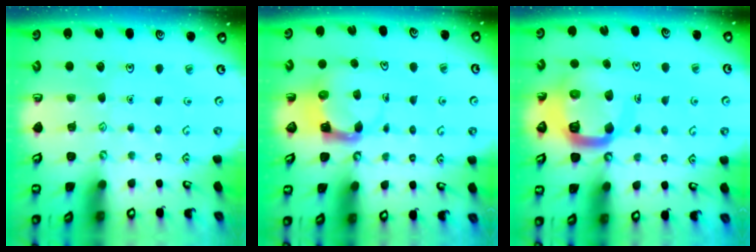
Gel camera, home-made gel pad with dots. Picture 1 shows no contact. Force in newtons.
{"total": 3.7, "press": 3.6, "slide": 0.7}
{"total": 13.4, "press": 13.3, "slide": 1.6}